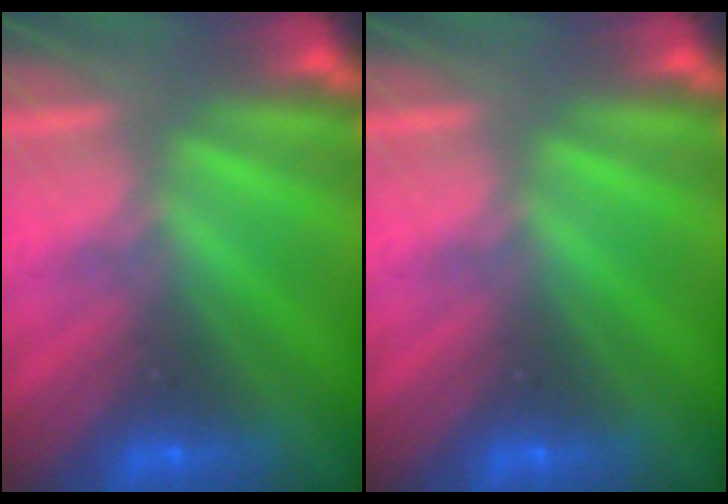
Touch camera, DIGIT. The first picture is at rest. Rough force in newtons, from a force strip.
{"total": 0.0}